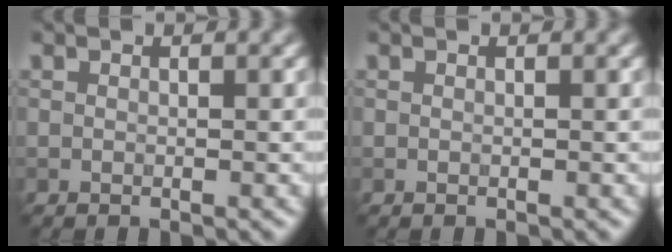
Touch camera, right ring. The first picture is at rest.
{"total": 0.0}